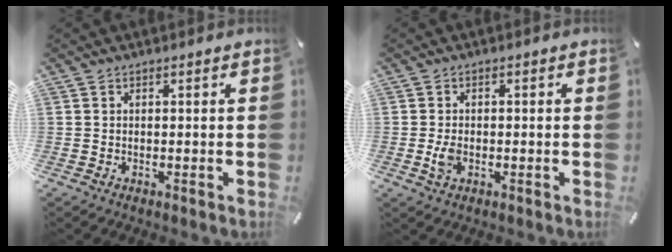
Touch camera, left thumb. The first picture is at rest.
{"total": 3.2, "force": [-0.7, 2.0, 2.4], "torque": [-0.063, -0.005, -0.017]}